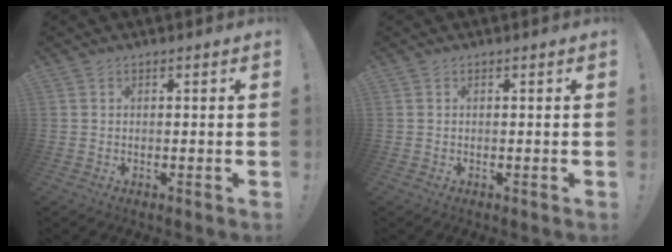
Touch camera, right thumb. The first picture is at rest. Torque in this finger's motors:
{"motor_torque": [0.00, 0.00, 0.02, -0.02, 0.00]}